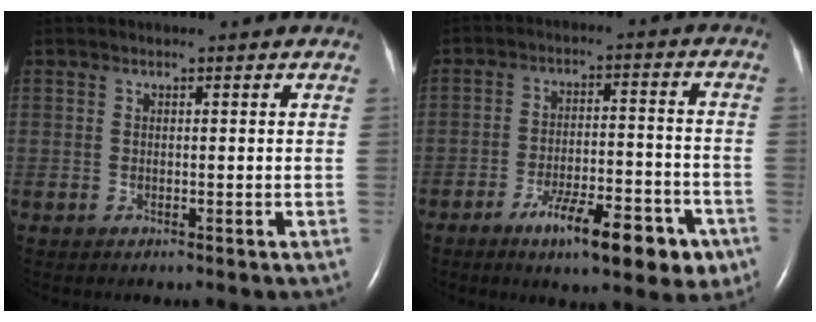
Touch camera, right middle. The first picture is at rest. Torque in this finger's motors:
{"motor_torque": [0.74, -0.71, 0.24, 0.13]}